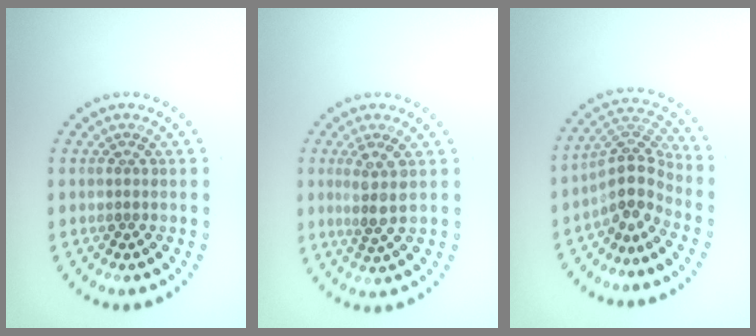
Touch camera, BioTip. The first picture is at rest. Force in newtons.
{"total": 2.5, "press": 2.0, "slide": 1.5}
{"total": 3.9, "press": 2.7, "slide": 2.8}